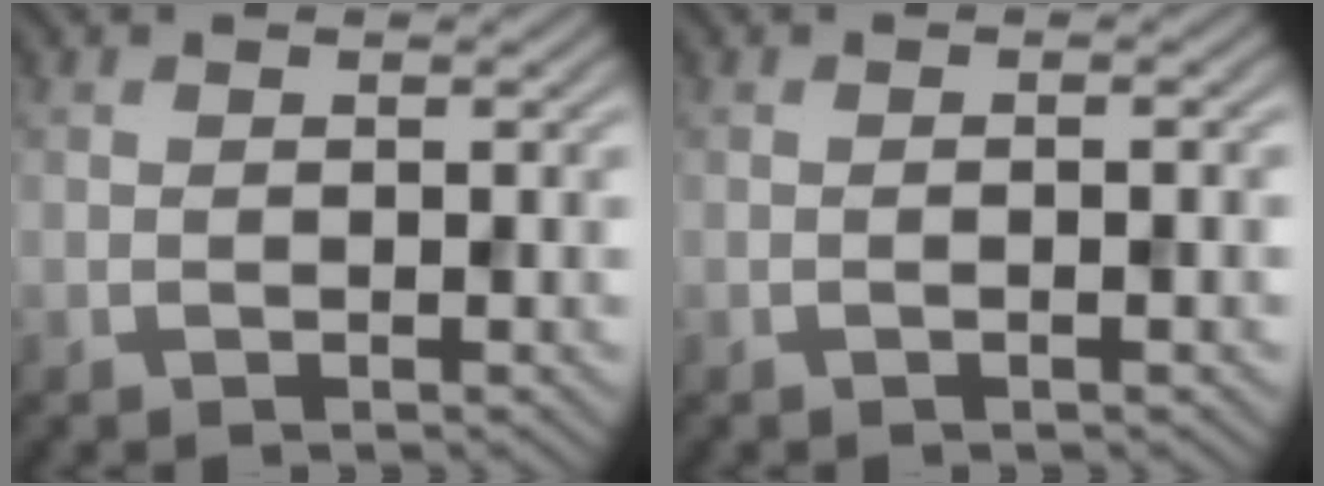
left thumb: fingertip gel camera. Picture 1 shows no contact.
{"total": 1.6, "force": [-0.5, 0.1, 1.5], "torque": [-0.026, 0.001, -0.011]}